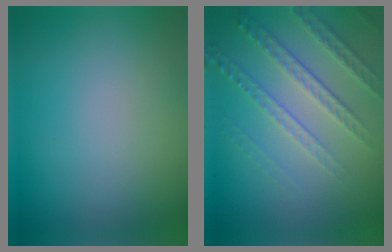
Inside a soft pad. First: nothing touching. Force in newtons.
{"total": 4.5, "press": 3.4, "slide": 3.0}